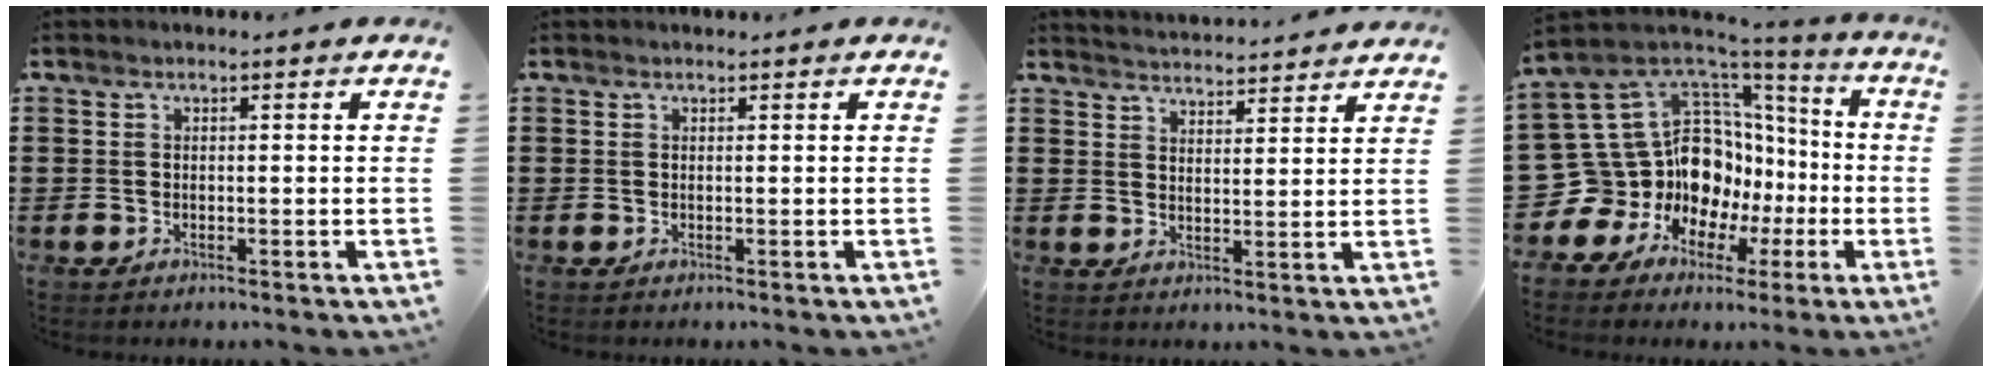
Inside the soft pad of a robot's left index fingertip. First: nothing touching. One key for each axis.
{"total": 0.0}
{"total": 3.5, "fx": 3.4, "fy": -0.5, "fz": -0.3, "tx": -0.006, "ty": -0.021, "tz": 0.061}
{"total": 16.3, "fx": -1.1, "fy": 14.5, "fz": 7.4, "tx": -0.202, "ty": -0.039, "tz": 0.012}